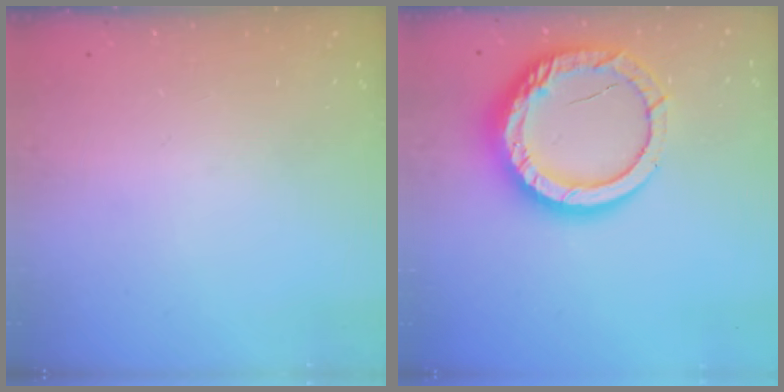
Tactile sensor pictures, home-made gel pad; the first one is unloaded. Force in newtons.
{"total": 16.5, "press": 16.5, "slide": 1.2}